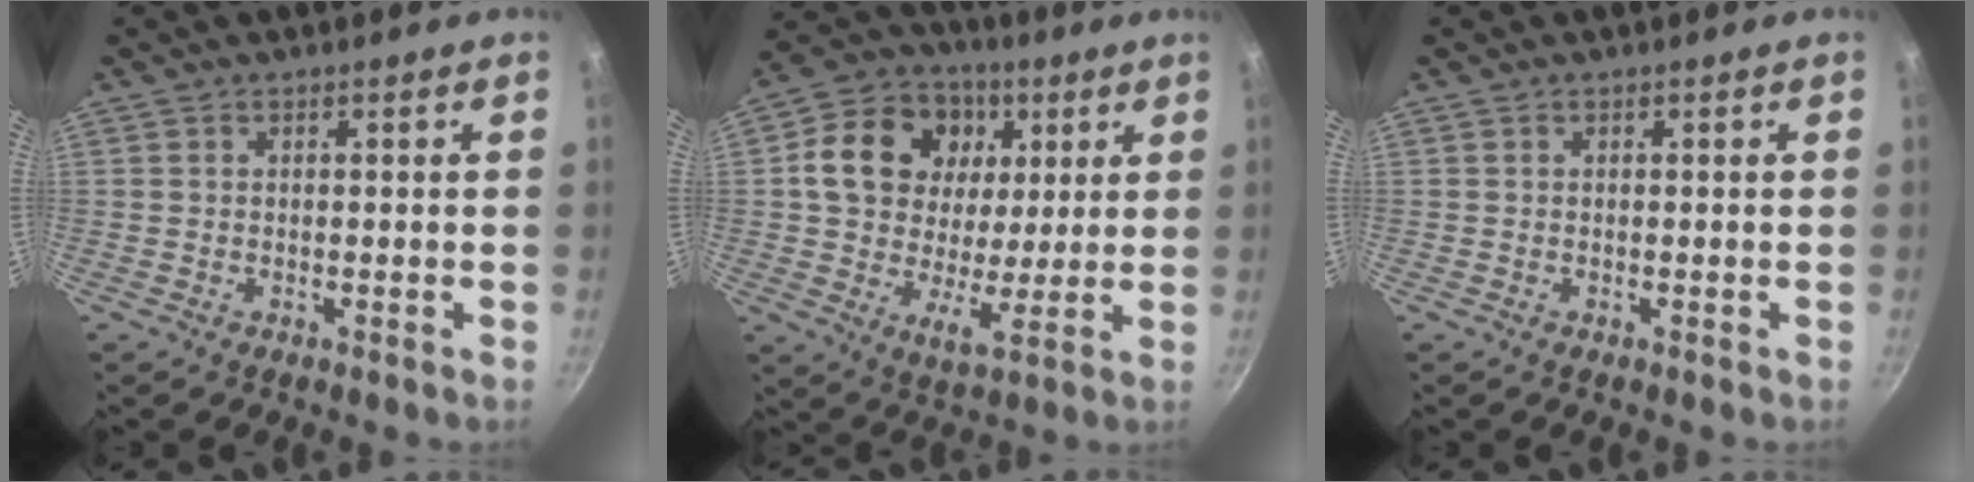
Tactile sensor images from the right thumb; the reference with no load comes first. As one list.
[{"total": 16.9, "force": [4.8, 13.0, 9.7], "torque": [-0.147, -0.007, 0.067]}, {"total": 0.0}]